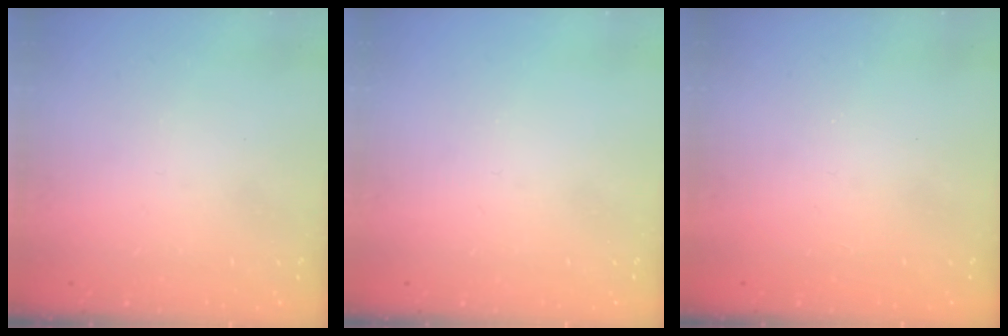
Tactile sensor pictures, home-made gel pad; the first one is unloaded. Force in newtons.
{"total": 0.0}
{"total": 0.9, "press": 0.9, "slide": 0.2}